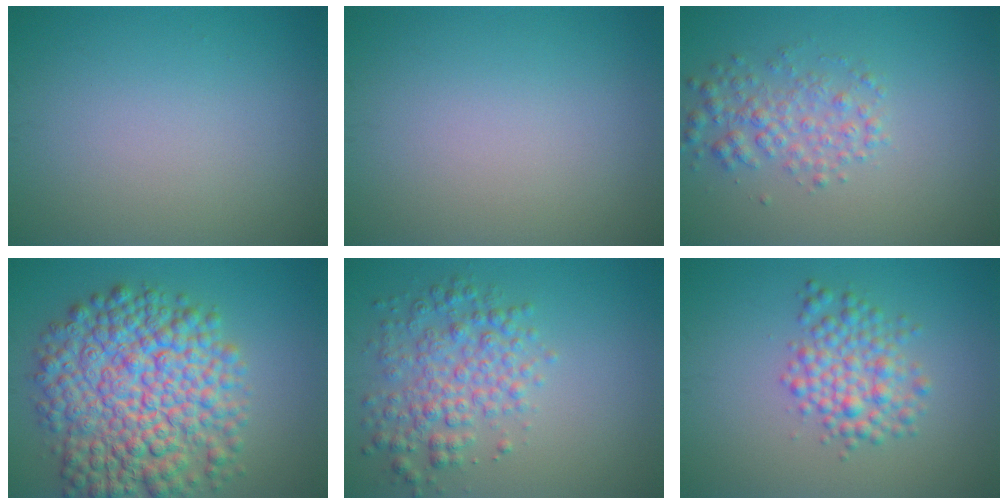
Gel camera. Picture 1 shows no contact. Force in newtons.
{"total": 0.0}
{"total": 2.9, "press": 2.9, "slide": 0.1}
{"total": 11.7, "press": 11.7, "slide": 0.3}
{"total": 4.4, "press": 4.4, "slide": 0.1}
{"total": 3.8, "press": 3.8, "slide": 0.0}